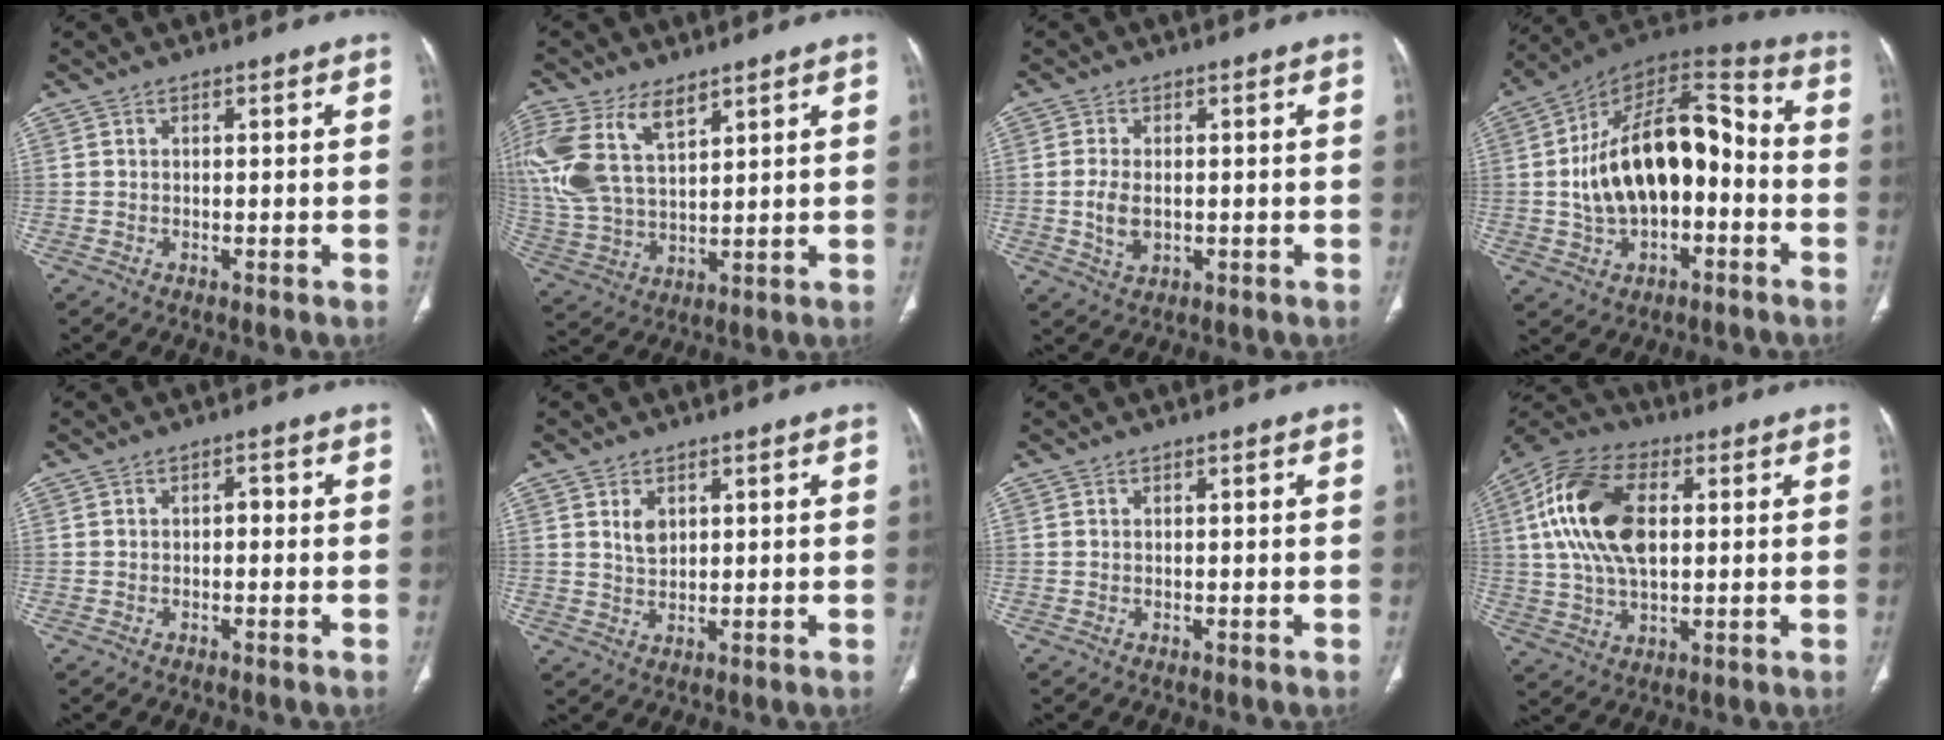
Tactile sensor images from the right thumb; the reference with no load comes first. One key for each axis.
{"total": 16.3, "fx": 8.0, "fy": 8.6, "fz": 11.3, "tx": -0.257, "ty": -0.016, "tz": 0.168}
{"total": 4.7, "fx": -0.4, "fy": 3.0, "fz": 3.7, "tx": -0.073, "ty": -0.005, "tz": -0.003}
{"total": 21.7, "fx": -1.9, "fy": 12.3, "fz": 17.7, "tx": -0.276, "ty": 0.047, "tz": -0.033}
{"total": 1.3, "fx": -0.2, "fy": 0.9, "fz": 1.0, "tx": -0.009, "ty": 0.004, "tz": -0.008}
{"total": 3.3, "fx": 1.4, "fy": 2.2, "fz": 2.1, "tx": -0.030, "ty": -0.010, "tz": 0.031}
{"total": 0.0}
{"total": 18.2, "fx": 3.4, "fy": 10.4, "fz": 14.6, "tx": -0.286, "ty": 0.013, "tz": 0.059}